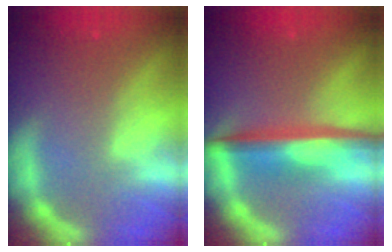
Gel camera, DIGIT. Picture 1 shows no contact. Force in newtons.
{"total": 6.0}